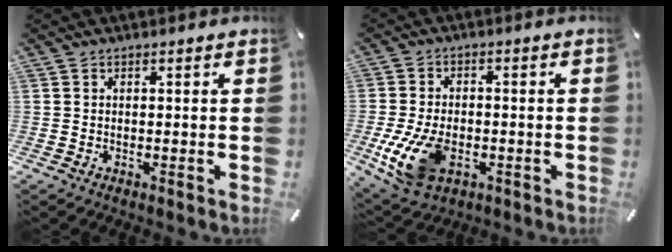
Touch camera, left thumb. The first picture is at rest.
{"total": 12.1, "force": [-3.6, 7.7, 8.7], "torque": [-0.191, 0.001, -0.060]}